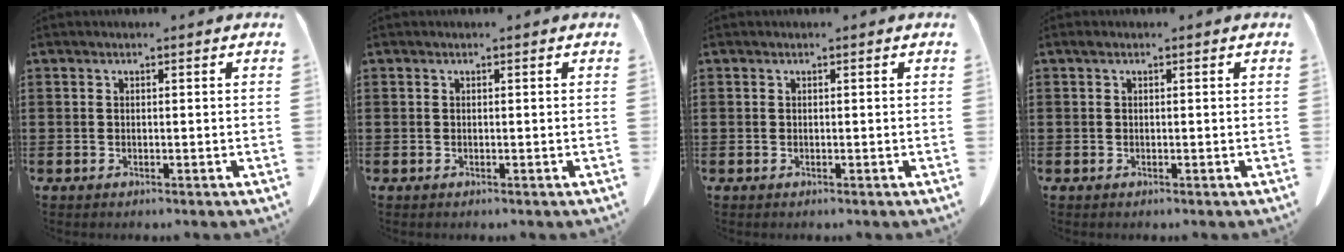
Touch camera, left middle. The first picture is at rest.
{"total": 0.0}
{"total": 0.0}
{"total": 0.5, "force": [0.1, 0.4, 0.3], "torque": [-0.008, 0.002, 0.002]}